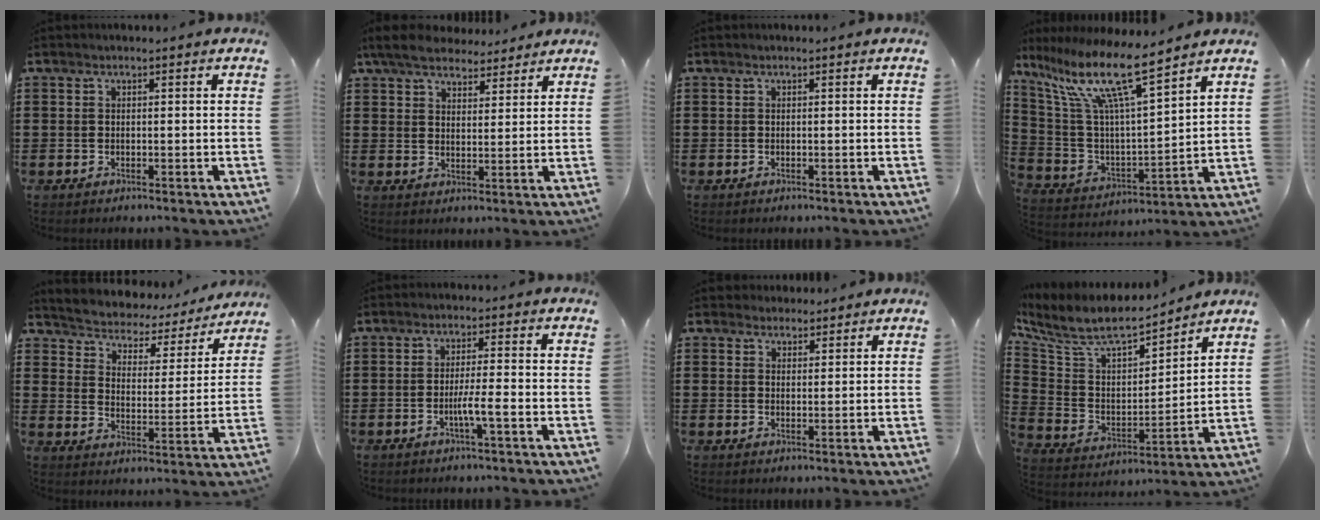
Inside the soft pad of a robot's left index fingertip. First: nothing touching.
{"total": 5.9, "force": [5.3, 1.8, 2.1], "torque": [-0.060, -0.010, 0.098]}
{"total": 0.0}
{"total": 13.5, "force": [9.2, 1.8, 9.8], "torque": [-0.224, -0.055, 0.151]}
{"total": 3.1, "force": [2.9, 1.0, 0.1], "torque": [-0.026, -0.027, 0.039]}
{"total": 4.0, "force": [-1.6, 0.0, 3.6], "torque": [-0.070, -0.007, -0.033]}
{"total": 2.2, "force": [2.0, 0.9, 0.0], "torque": [-0.006, 0.004, 0.040]}
{"total": 7.9, "force": [6.8, 2.3, 3.4], "torque": [-0.103, -0.049, 0.112]}